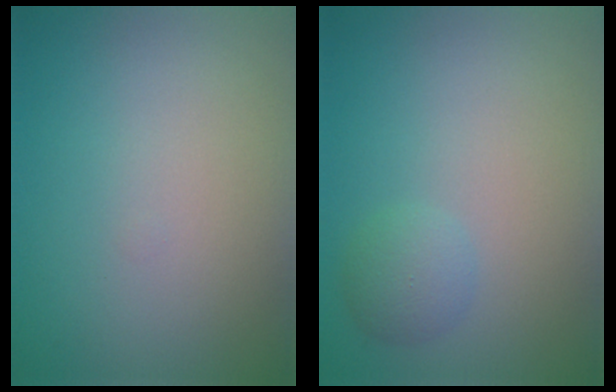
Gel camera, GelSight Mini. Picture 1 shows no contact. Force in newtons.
{"total": 1.8, "press": 1.8, "slide": 0.1}